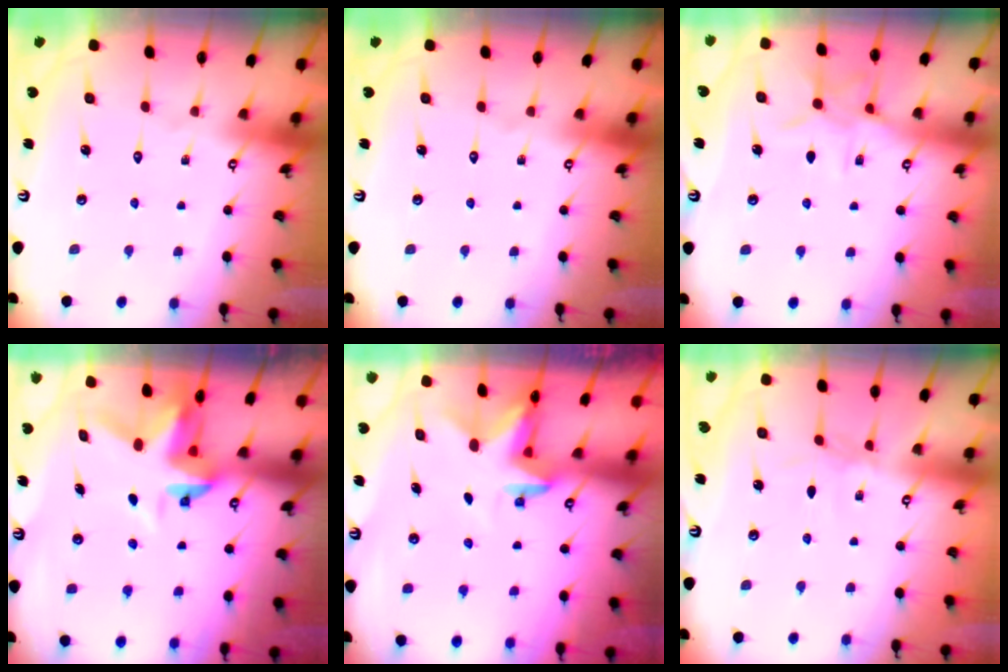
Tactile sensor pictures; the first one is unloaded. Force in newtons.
{"total": 0.0}
{"total": 8.9, "press": 8.9, "slide": 0.6}
{"total": 3.7, "press": 3.7, "slide": 0.3}
{"total": 2.4, "press": 2.3, "slide": 0.4}
{"total": 2.3, "press": 2.2, "slide": 0.4}